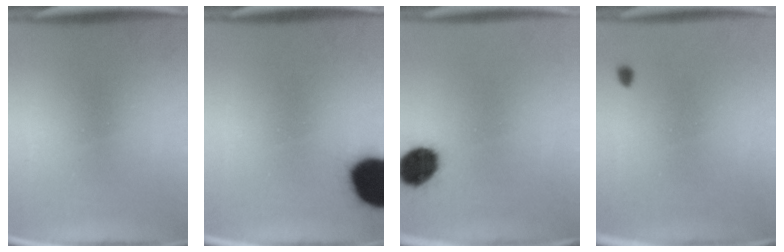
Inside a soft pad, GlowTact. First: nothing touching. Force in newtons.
{"total": 18.1}
{"total": 9.4}
{"total": 0.9}